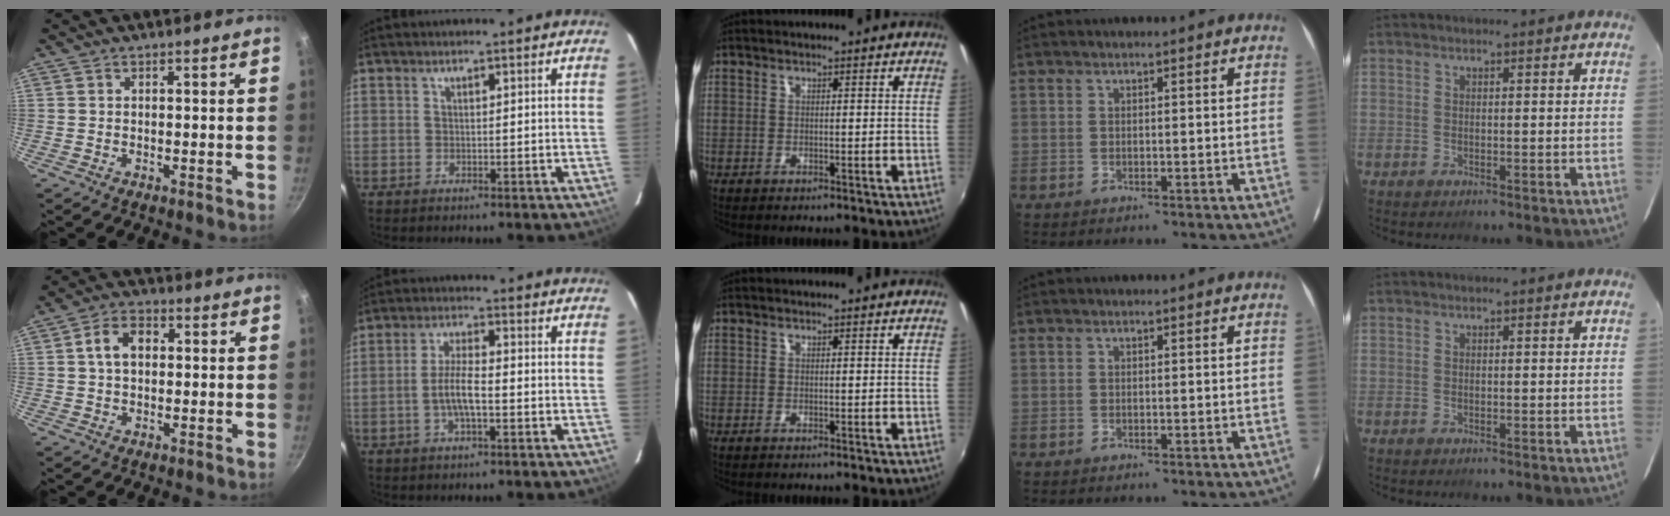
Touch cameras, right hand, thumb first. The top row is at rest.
{"thumb": {"total": 6.3, "force": [0.9, 4.4, 4.4], "torque": [-0.062, 0.014, 0.008]}, "index": {"total": 5.7, "force": [-1.7, 1.5, 5.3], "torque": [-0.106, 0.002, -0.031]}}